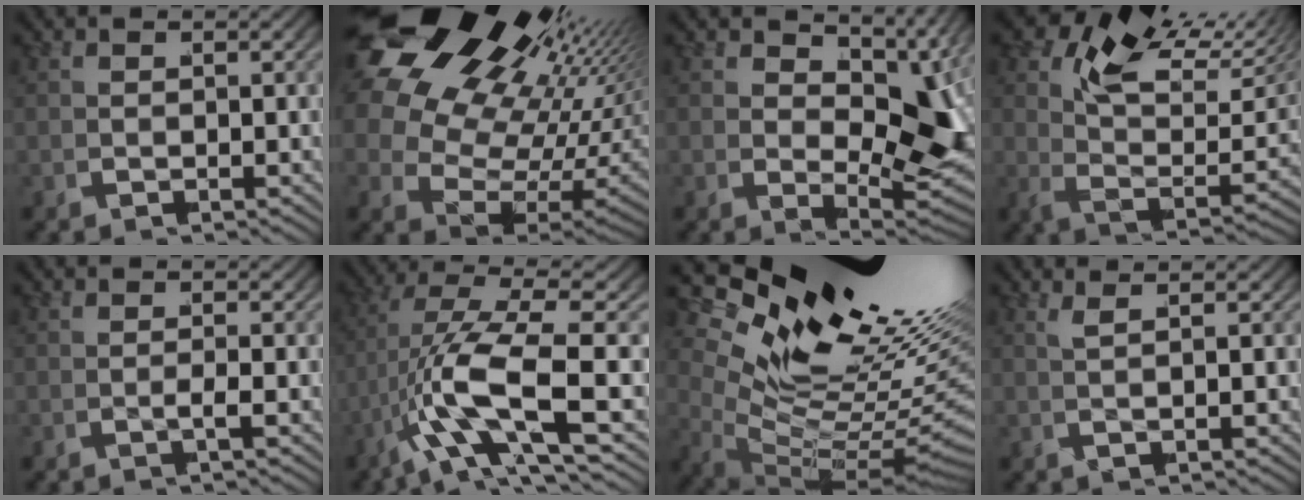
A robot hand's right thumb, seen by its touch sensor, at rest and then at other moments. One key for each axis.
{"total": 21.1, "fx": 5.3, "fy": 13.6, "fz": 15.3, "tx": -0.257, "ty": -0.007, "tz": 0.077}
{"total": 8.9, "fx": 1.6, "fy": 4.8, "fz": 7.3, "tx": -0.103, "ty": -0.026, "tz": 0.039}
{"total": 12.5, "fx": 5.4, "fy": 6.6, "fz": 9.1, "tx": -0.133, "ty": 0.008, "tz": 0.068}
{"total": 0.7, "fx": 0.0, "fy": -0.4, "fz": 0.6, "tx": -0.013, "ty": 0.001, "tz": -0.005}
{"total": 7.7, "fx": -1.3, "fy": 2.4, "fz": 7.2, "tx": -0.172, "ty": -0.020, "tz": -0.013}
{"total": 20.6, "fx": 2.6, "fy": 11.9, "fz": 16.6, "tx": -0.236, "ty": -0.033, "tz": 0.040}
{"total": 1.9, "fx": 1.5, "fy": -0.3, "fz": 1.0, "tx": -0.014, "ty": 0.007, "tz": 0.028}